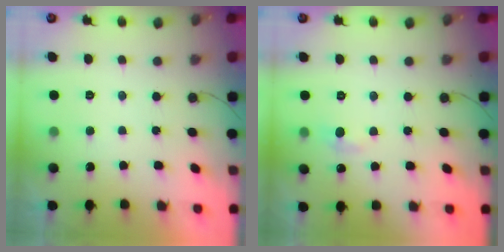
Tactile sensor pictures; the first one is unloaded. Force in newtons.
{"total": 5.5, "press": 5.4, "slide": 0.8}